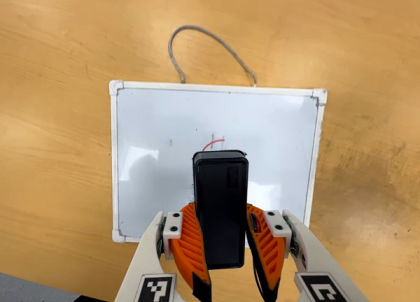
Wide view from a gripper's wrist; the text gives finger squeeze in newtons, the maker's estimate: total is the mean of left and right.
{"total": 11.0, "left": 9.9, "right": 12.2}